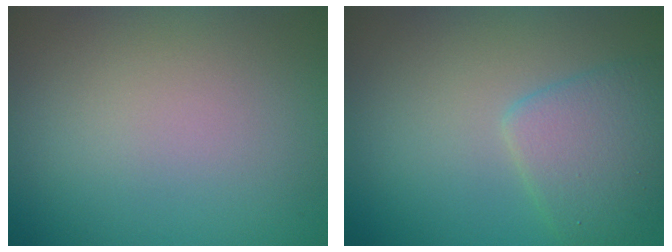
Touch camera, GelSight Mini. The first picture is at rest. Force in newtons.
{"total": 3.7, "press": 3.7, "slide": 0.1}